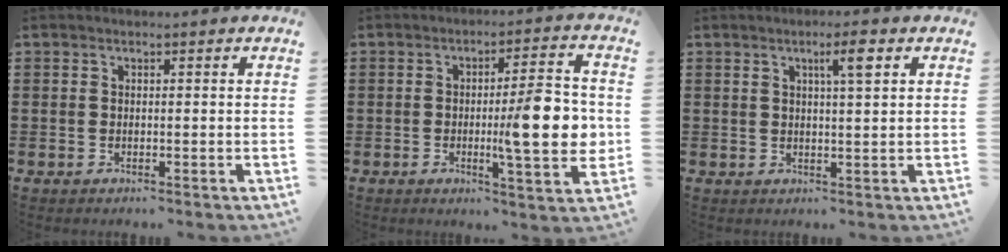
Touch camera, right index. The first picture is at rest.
{"total": 11.5, "force": [-0.7, 2.5, 11.2], "torque": [-0.148, -0.009, -0.018]}
{"total": 3.7, "force": [1.8, 0.2, 3.2], "torque": [-0.052, -0.005, 0.024]}